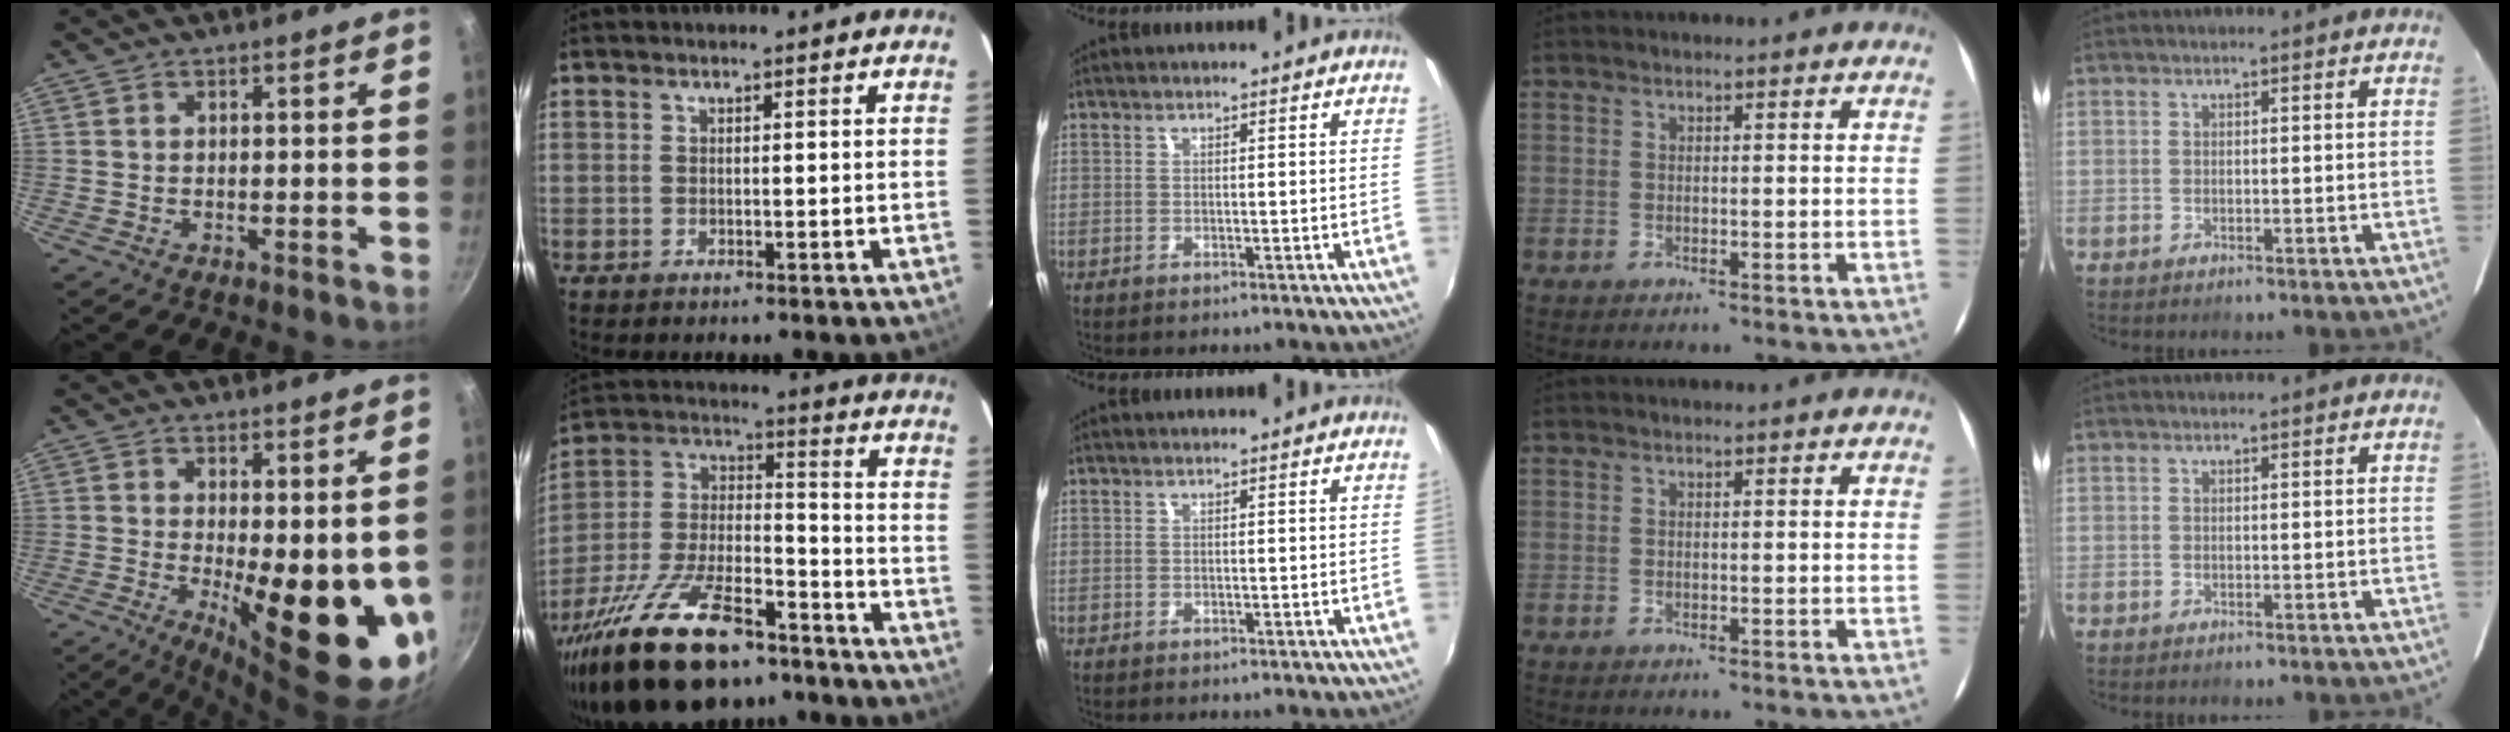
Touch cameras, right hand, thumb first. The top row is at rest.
{"thumb": {"total": 16.8, "force": [-1.5, 5.7, 15.7], "torque": [-0.190, -0.035, -0.008]}, "index": {"total": 27.4, "force": [-18.6, 11.0, 16.8], "torque": [-0.327, -0.014, -0.296]}}